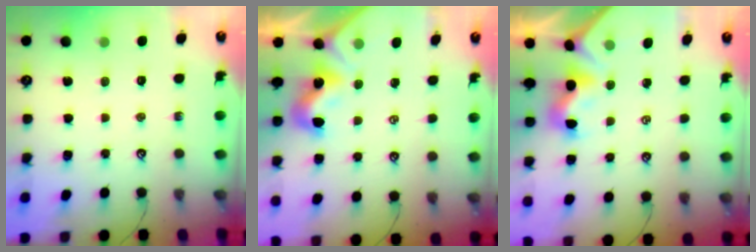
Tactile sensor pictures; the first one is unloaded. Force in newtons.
{"total": 1.8, "press": 1.8, "slide": 0.2}
{"total": 1.2, "press": 1.0, "slide": 0.7}